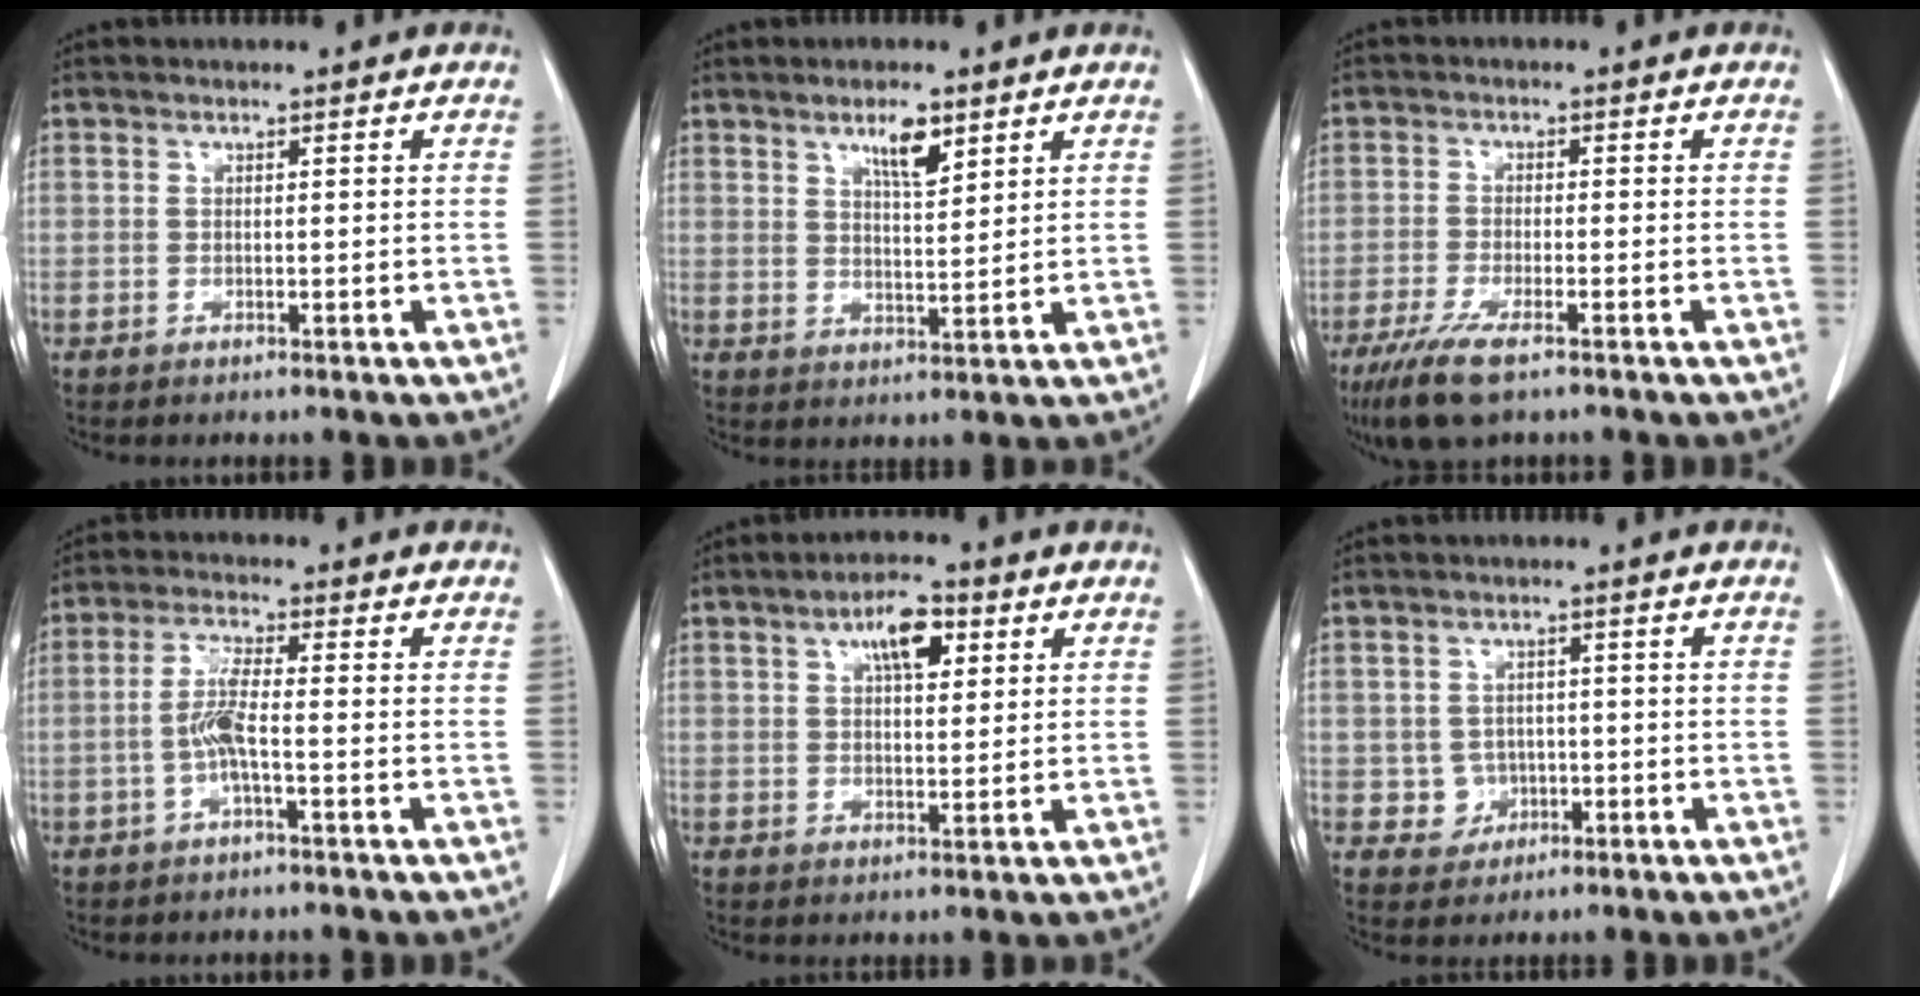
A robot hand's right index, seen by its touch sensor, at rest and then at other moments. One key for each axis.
{"total": 4.9, "fx": 3.1, "fy": 1.2, "fz": 3.7, "tx": -0.067, "ty": -0.003, "tz": 0.053}
{"total": 7.5, "fx": -4.9, "fy": 1.4, "fz": 5.5, "tx": -0.103, "ty": -0.019, "tz": -0.080}
{"total": 4.7, "fx": -1.2, "fy": 0.4, "fz": 4.6, "tx": -0.099, "ty": 0.005, "tz": -0.024}
{"total": 6.2, "fx": 2.7, "fy": 2.2, "fz": 5.1, "tx": -0.087, "ty": 0.009, "tz": 0.042}
{"total": 3.7, "fx": -0.5, "fy": 3.6, "fz": 0.2, "tx": 0.012, "ty": 0.012, "tz": 0.003}